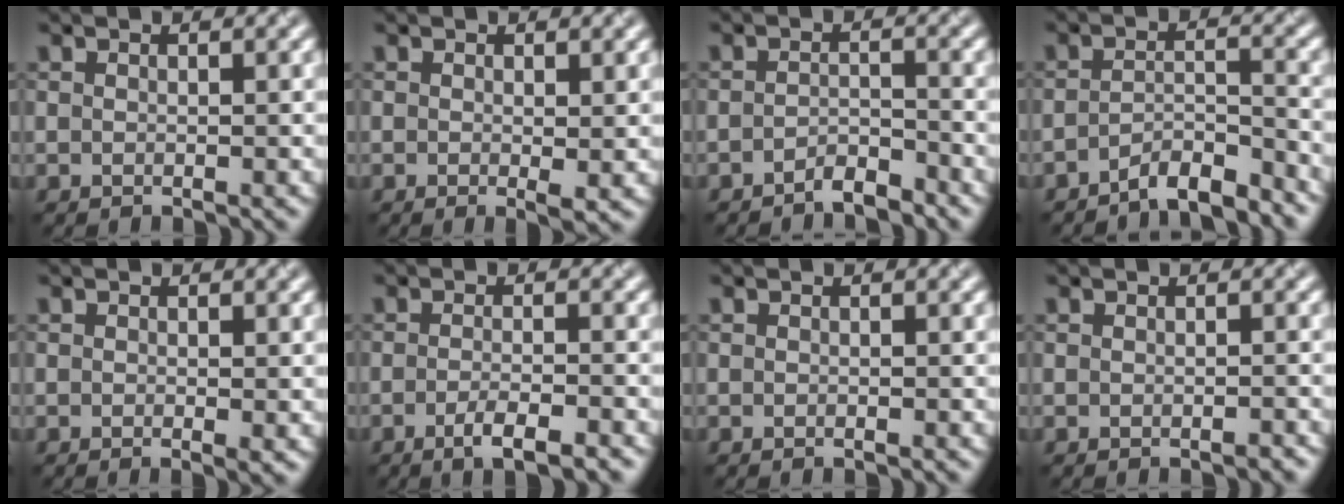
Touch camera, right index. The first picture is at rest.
{"total": 1.5, "force": [-0.1, 0.3, 1.5], "torque": [-0.021, -0.007, 0.002]}
{"total": 2.2, "force": [-2.0, 0.4, 0.7], "torque": [-0.014, 0.006, -0.039]}
{"total": 4.4, "force": [-4.0, 0.7, 1.6], "torque": [-0.023, 0.010, -0.072]}
{"total": 1.3, "force": [-0.3, 0.2, 1.2], "torque": [-0.017, -0.005, -0.002]}
{"total": 3.2, "force": [-1.9, 0.8, 2.5], "torque": [-0.039, 0.000, -0.035]}
{"total": 0.0}
{"total": 1.2, "force": [-0.6, 0.3, 1.0], "torque": [-0.010, -0.001, -0.005]}